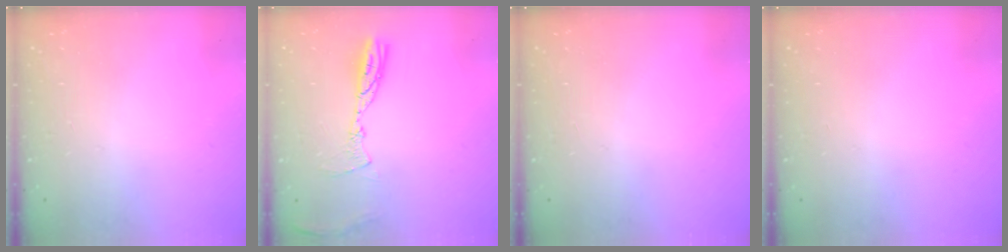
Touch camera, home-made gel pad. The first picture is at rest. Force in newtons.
{"total": 9.3, "press": 9.3, "slide": 0.9}
{"total": 0.9, "press": 0.0, "slide": 0.9}
{"total": 0.0}